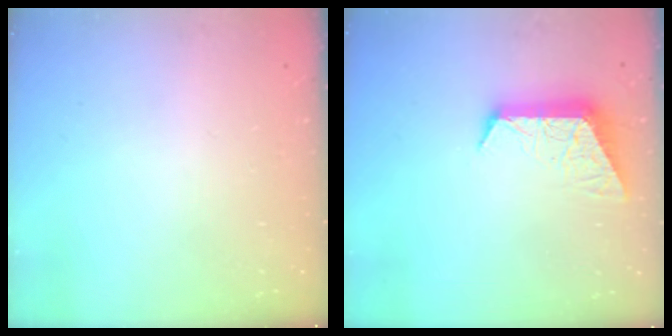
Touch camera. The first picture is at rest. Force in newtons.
{"total": 10.0, "press": 10.0, "slide": 0.3}